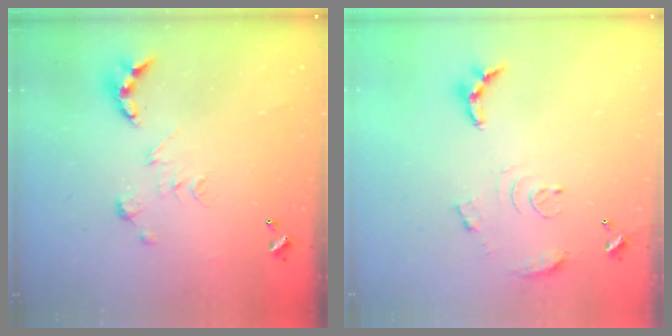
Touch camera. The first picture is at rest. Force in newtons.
{"total": 10.6, "press": 10.6, "slide": 0.8}